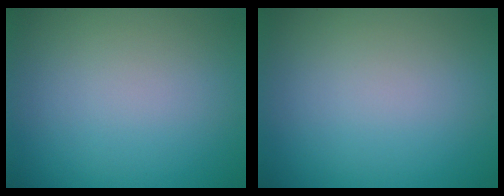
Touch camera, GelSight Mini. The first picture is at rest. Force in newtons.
{"total": 0.0}